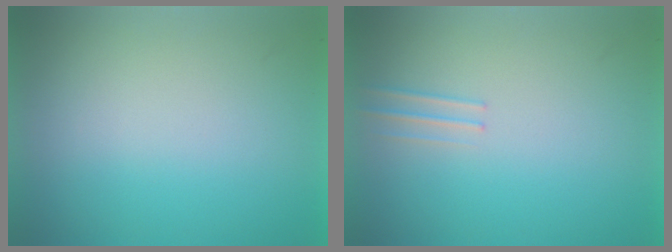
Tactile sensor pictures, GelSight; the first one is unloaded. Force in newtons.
{"total": 1.2}